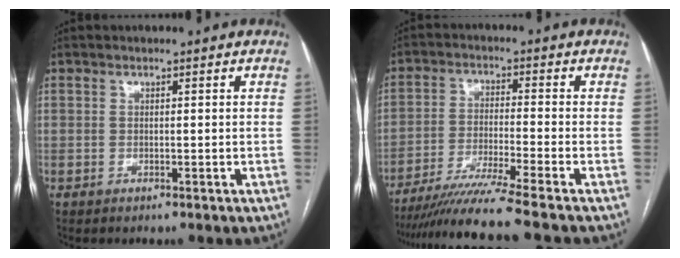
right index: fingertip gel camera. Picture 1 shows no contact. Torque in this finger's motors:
{"motor_torque": [1.04, -1.09, 0.67, 0.14]}